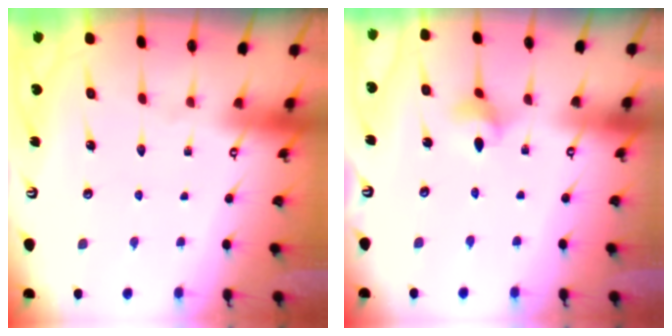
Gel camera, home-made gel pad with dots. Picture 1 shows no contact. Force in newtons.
{"total": 2.9, "press": 2.9, "slide": 0.5}